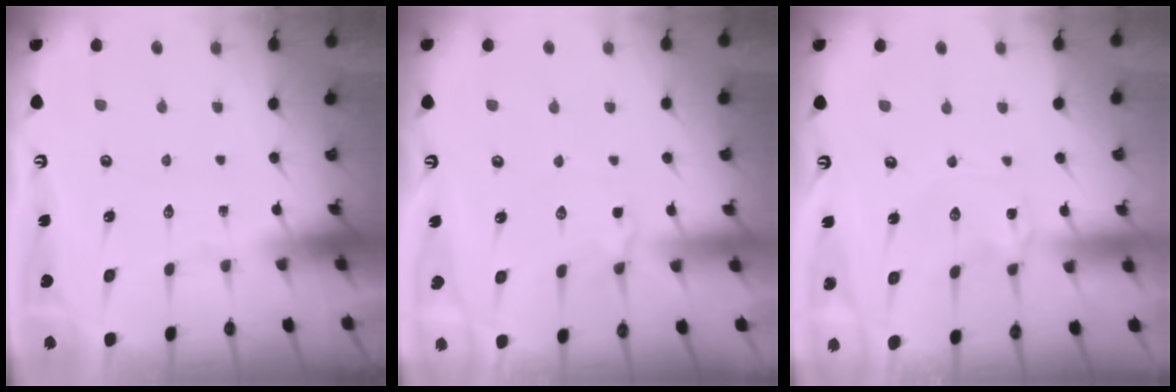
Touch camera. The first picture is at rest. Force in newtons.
{"total": 2.6, "press": 2.5, "slide": 0.7}
{"total": 2.0, "press": 2.0, "slide": 0.2}